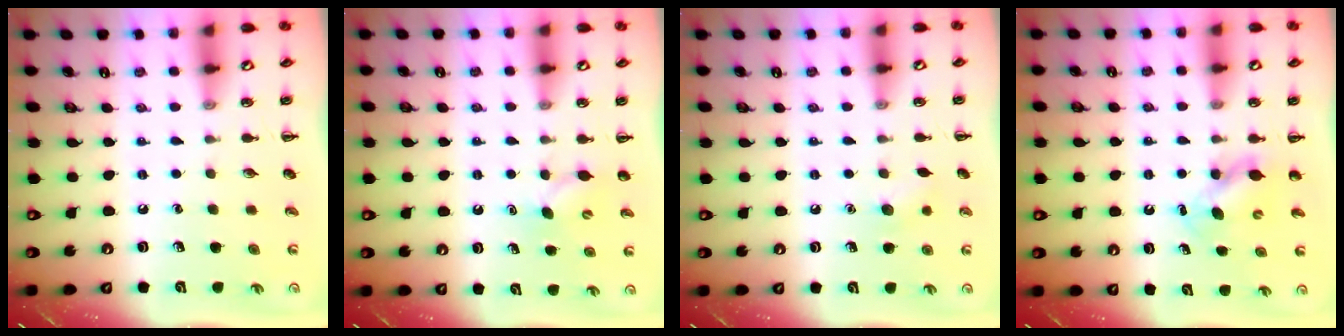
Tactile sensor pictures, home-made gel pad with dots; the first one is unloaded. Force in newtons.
{"total": 4.3, "press": 4.3, "slide": 0.8}
{"total": 5.7, "press": 5.6, "slide": 1.3}
{"total": 5.0, "press": 5.0, "slide": 0.6}